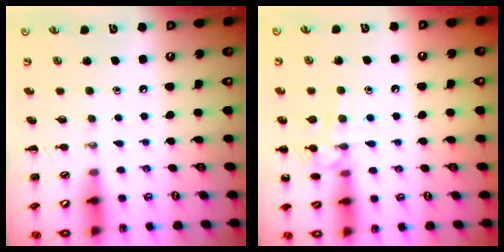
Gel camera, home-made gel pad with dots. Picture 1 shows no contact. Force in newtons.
{"total": 10.5, "press": 10.4, "slide": 1.0}